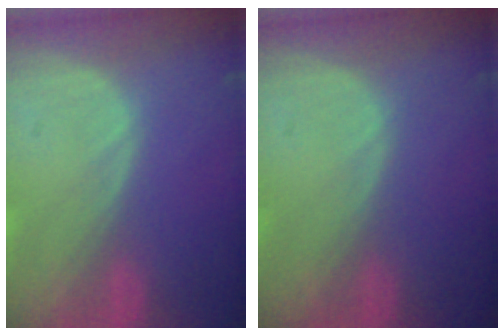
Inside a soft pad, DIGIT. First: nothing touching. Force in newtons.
{"total": 0.0}